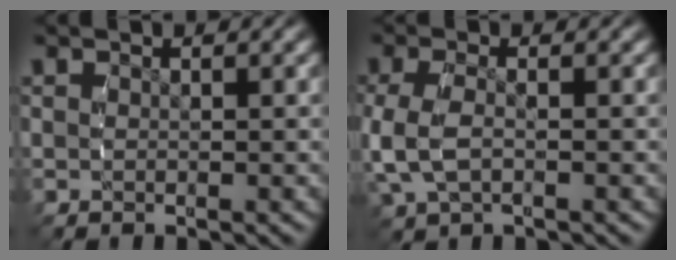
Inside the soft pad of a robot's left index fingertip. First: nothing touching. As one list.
[{"total": 3.2, "force": [-0.7, 2.0, 2.4], "torque": [-0.076, -0.013, -0.002]}]